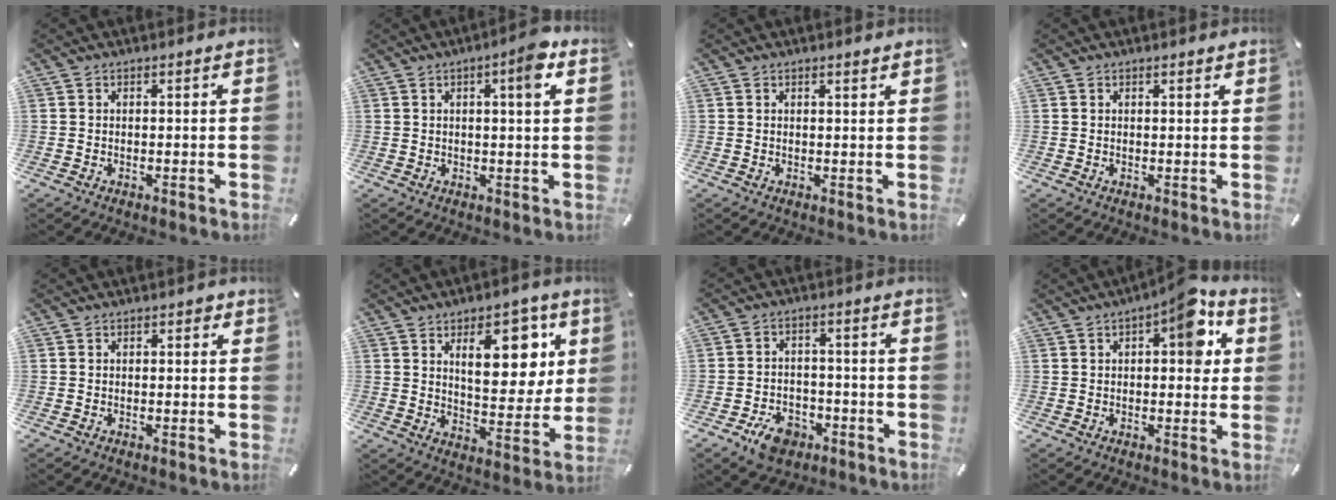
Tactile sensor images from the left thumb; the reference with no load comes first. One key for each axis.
{"total": 5.8, "fx": 2.3, "fy": 0.9, "fz": 5.2, "tx": -0.074, "ty": -0.008, "tz": 0.029}
{"total": 1.0, "fx": 0.8, "fy": 0.1, "fz": 0.6, "tx": -0.013, "ty": -0.001, "tz": 0.014}
{"total": 0.7, "fx": 0.5, "fy": 0.2, "fz": 0.5, "tx": -0.011, "ty": 0.000, "tz": 0.009}
{"total": 0.8, "fx": 0.2, "fy": 0.6, "fz": 0.6, "tx": -0.004, "ty": 0.002, "tz": -0.001}
{"total": 15.9, "fx": 6.9, "fy": 8.6, "fz": 11.5, "tx": -0.142, "ty": -0.030, "tz": 0.111}
{"total": 7.2, "fx": -4.1, "fy": 5.0, "fz": 3.2, "tx": -0.048, "ty": 0.025, "tz": -0.075}
{"total": 10.1, "fx": 3.2, "fy": 4.6, "fz": 8.4, "tx": -0.090, "ty": -0.015, "tz": 0.043}